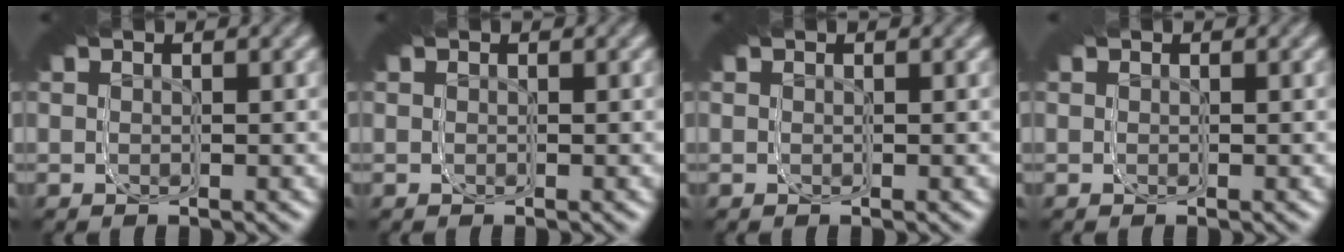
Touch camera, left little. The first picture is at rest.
{"total": 0.0}
{"total": 0.0}
{"total": 0.0}